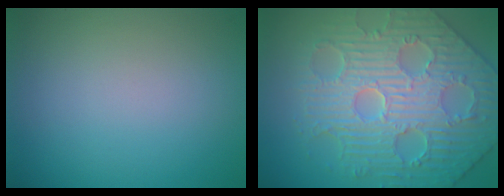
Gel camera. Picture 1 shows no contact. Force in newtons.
{"total": 7.6, "press": 6.3, "slide": 4.3}